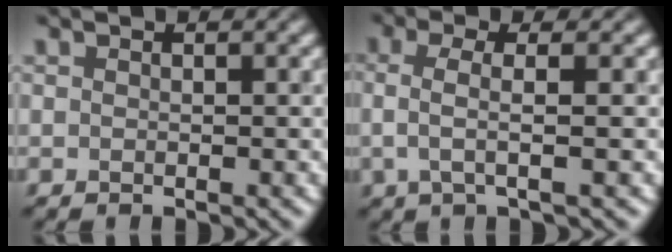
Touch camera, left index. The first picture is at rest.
{"total": 2.8, "force": [0.1, 0.9, 2.7], "torque": [-0.050, 0.004, 0.003]}